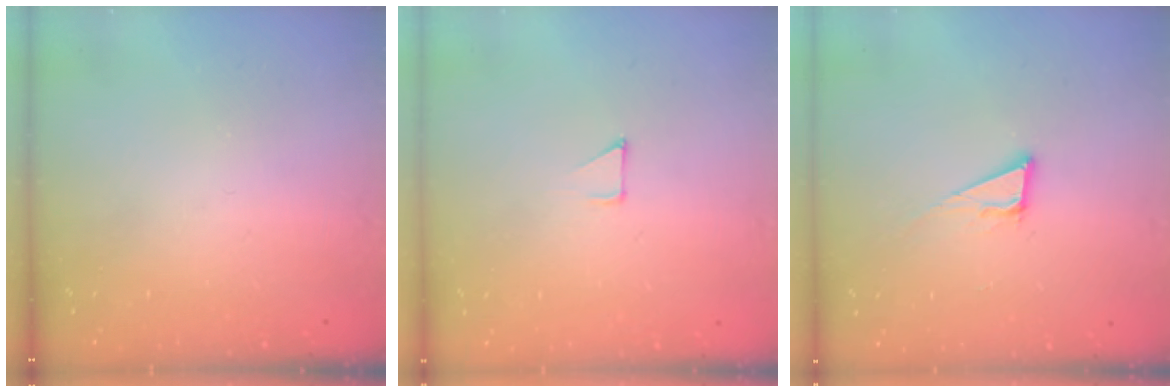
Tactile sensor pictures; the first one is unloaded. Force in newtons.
{"total": 2.8, "press": 2.8, "slide": 0.2}
{"total": 6.8, "press": 6.4, "slide": 2.4}